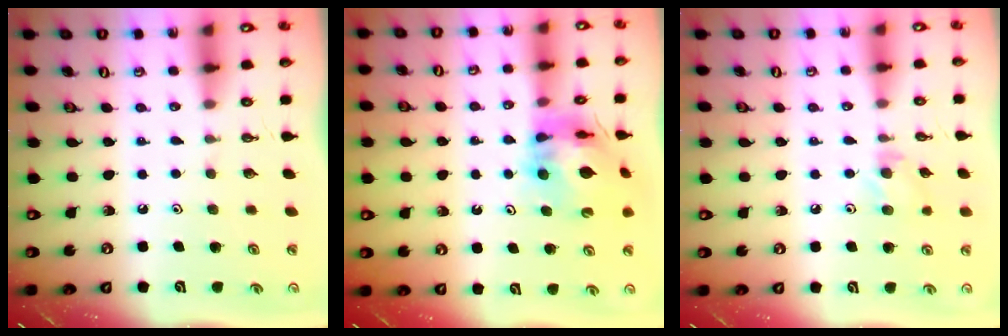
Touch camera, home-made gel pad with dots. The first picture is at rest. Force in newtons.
{"total": 13.0, "press": 12.9, "slide": 1.4}
{"total": 6.4, "press": 6.4, "slide": 0.8}